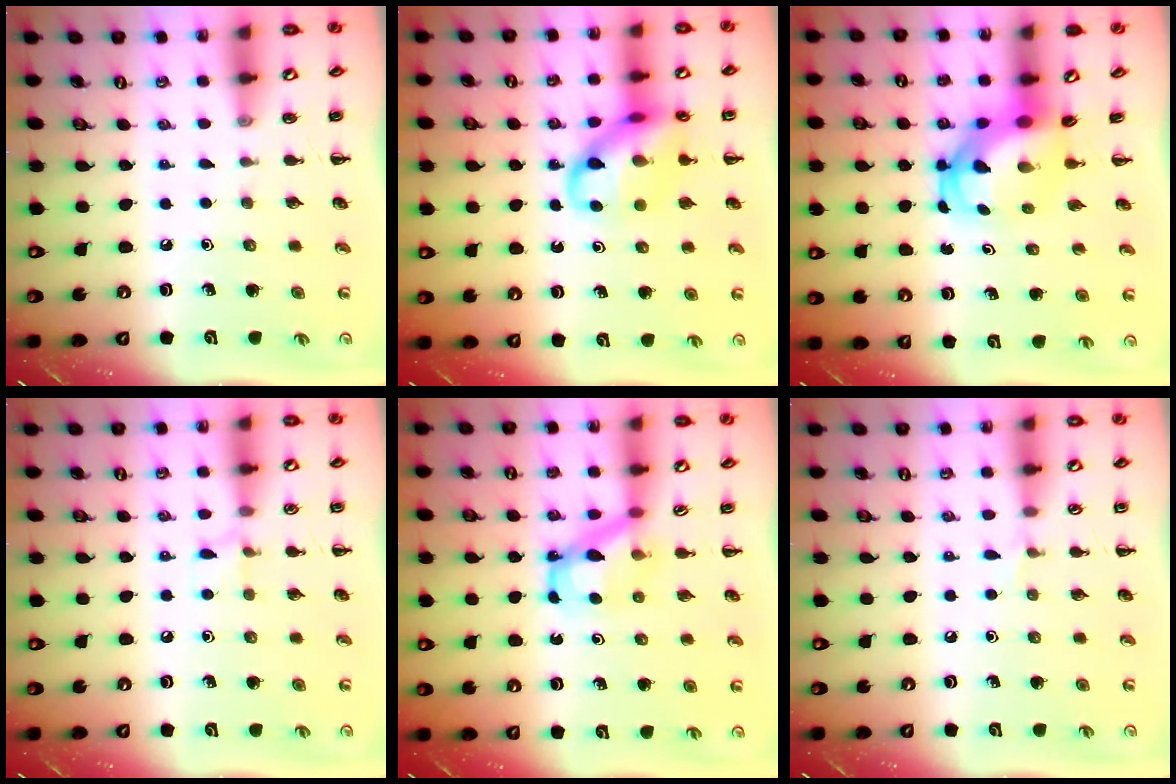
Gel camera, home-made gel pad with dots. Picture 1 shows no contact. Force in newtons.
{"total": 13.8, "press": 13.8, "slide": 1.1}
{"total": 5.1, "press": 5.0, "slide": 0.9}
{"total": 4.8, "press": 4.5, "slide": 1.4}
{"total": 5.5, "press": 5.4, "slide": 0.6}
{"total": 3.7, "press": 3.5, "slide": 1.2}